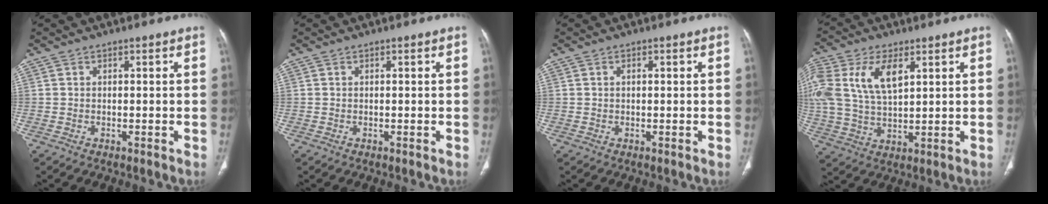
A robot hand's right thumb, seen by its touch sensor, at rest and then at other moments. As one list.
[{"total": 0.0}, {"total": 0.7, "force": [0.2, 0.4, 0.6], "torque": [-0.015, 0.005, 0.004]}, {"total": 16.2, "force": [5.6, 9.0, 12.2], "torque": [-0.273, -0.001, 0.107]}]